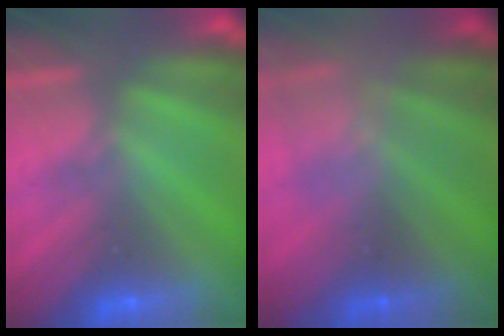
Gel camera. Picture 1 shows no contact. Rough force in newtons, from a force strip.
{"total": 2.2}